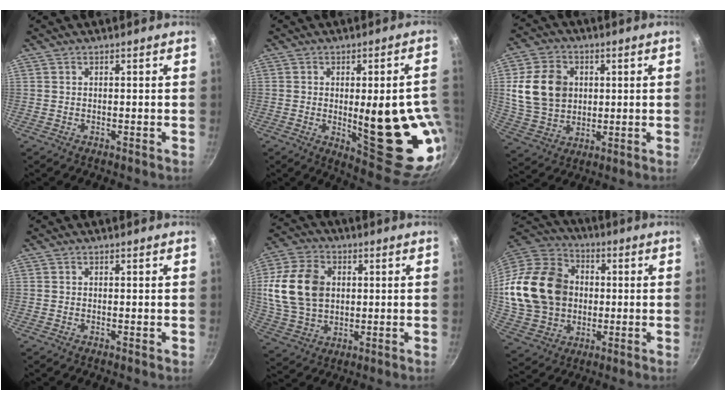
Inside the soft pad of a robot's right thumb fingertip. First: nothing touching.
{"total": 23.4, "force": [-3.0, 8.0, 21.8], "torque": [-0.252, -0.021, -0.016]}
{"total": 13.8, "force": [2.4, 11.0, 8.1], "torque": [-0.131, -0.001, 0.050]}
{"total": 0.0}
{"total": 16.1, "force": [2.3, 11.7, 10.8], "torque": [-0.194, 0.006, 0.044]}
{"total": 22.0, "force": [1.3, 17.8, 12.9], "torque": [-0.230, 0.026, 0.032]}